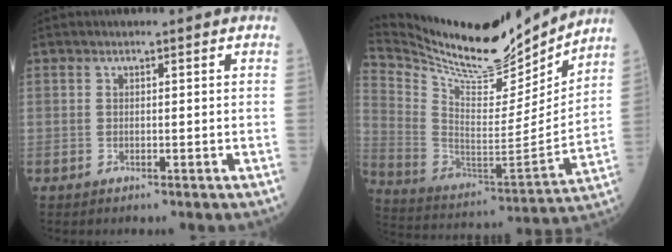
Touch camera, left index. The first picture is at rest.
{"total": 21.7, "force": [20.1, 3.4, 7.3], "torque": [-0.154, -0.038, 0.332]}